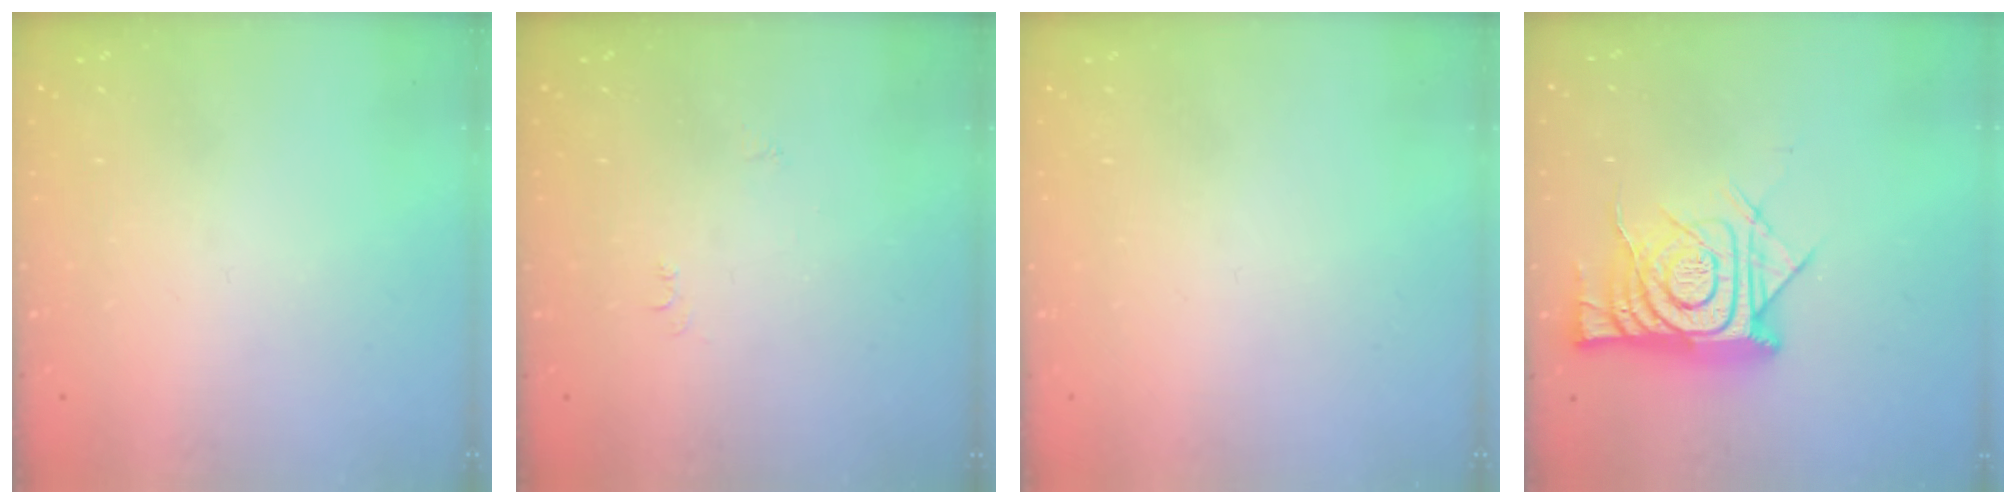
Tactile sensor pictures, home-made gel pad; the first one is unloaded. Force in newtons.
{"total": 4.0, "press": 4.0, "slide": 0.6}
{"total": 1.5, "press": 1.5, "slide": 0.1}
{"total": 14.5, "press": 14.4, "slide": 1.4}